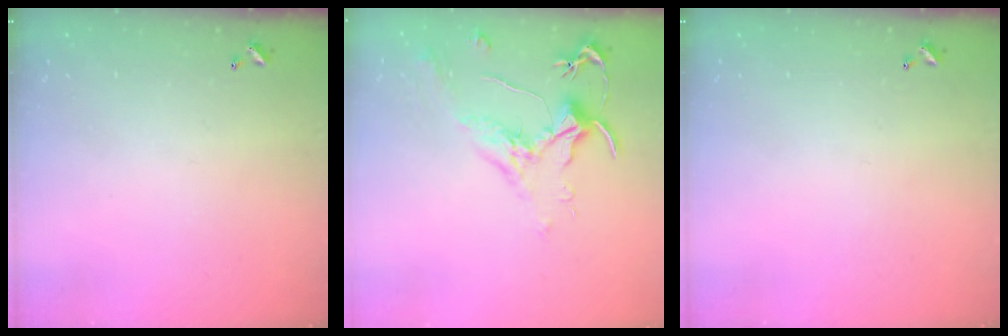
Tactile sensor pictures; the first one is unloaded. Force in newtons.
{"total": 1.8, "press": 1.7, "slide": 0.8}
{"total": 0.0}